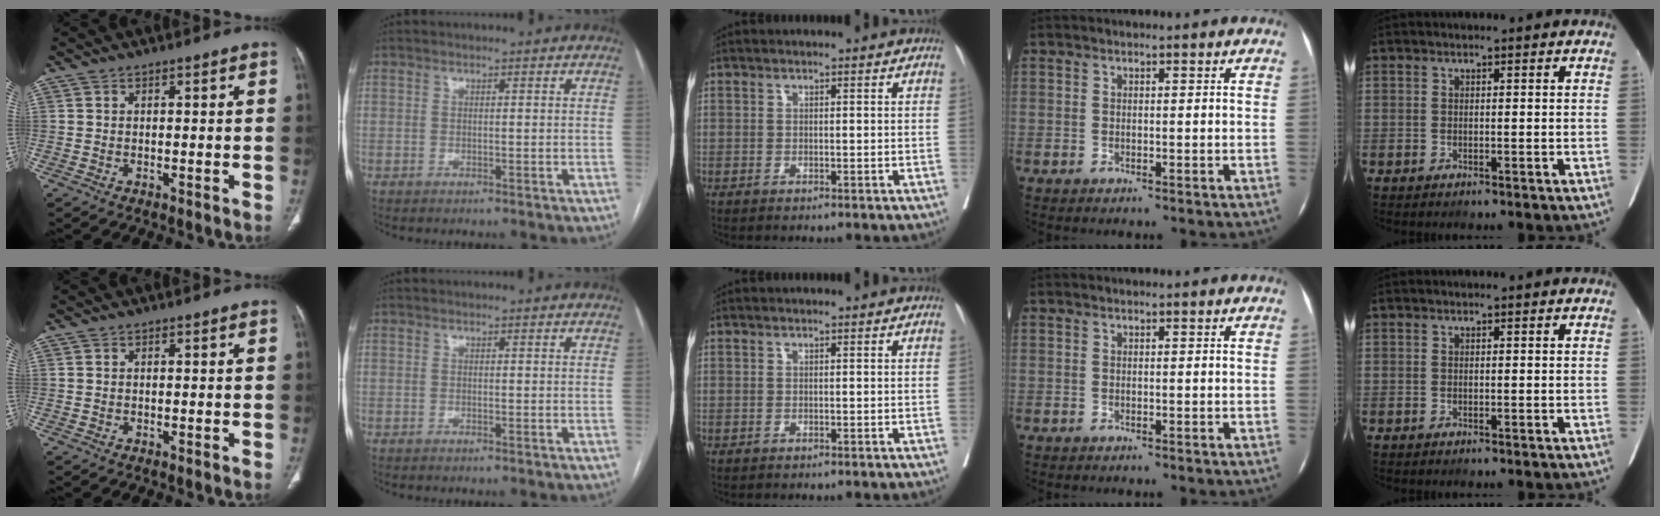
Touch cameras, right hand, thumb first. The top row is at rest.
{}